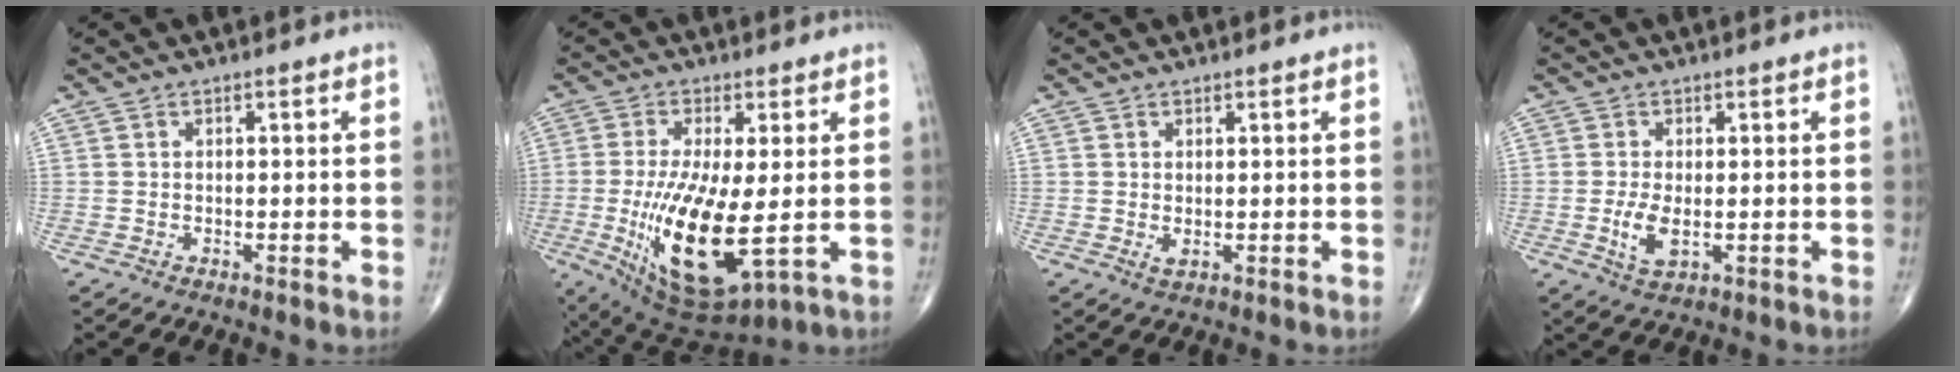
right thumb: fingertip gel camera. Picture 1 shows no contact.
{"total": 15.4, "force": [-2.0, 4.9, 14.4], "torque": [-0.276, -0.029, -0.014]}
{"total": 1.2, "force": [0.1, 0.6, 1.0], "torque": [-0.020, -0.005, 0.006]}
{"total": 4.5, "force": [-0.7, 2.1, 3.9], "torque": [-0.082, -0.011, -0.008]}